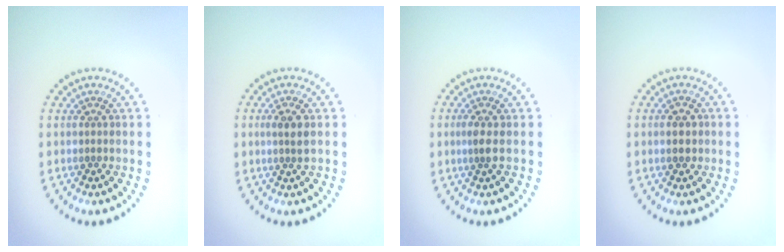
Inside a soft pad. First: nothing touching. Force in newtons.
{"total": 1.7, "press": 1.5, "slide": 0.9}
{"total": 1.5, "press": 1.2, "slide": 0.9}
{"total": 1.8, "press": 1.8, "slide": 0.1}